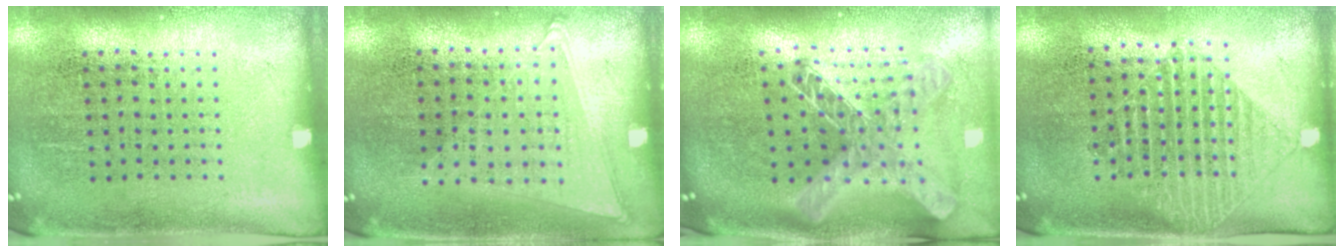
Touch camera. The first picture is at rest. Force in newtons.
{"total": 1.0, "press": 0.9, "slide": 0.4}
{"total": 2.1, "press": 1.7, "slide": 1.2}
{"total": 1.4, "press": 1.3, "slide": 0.7}